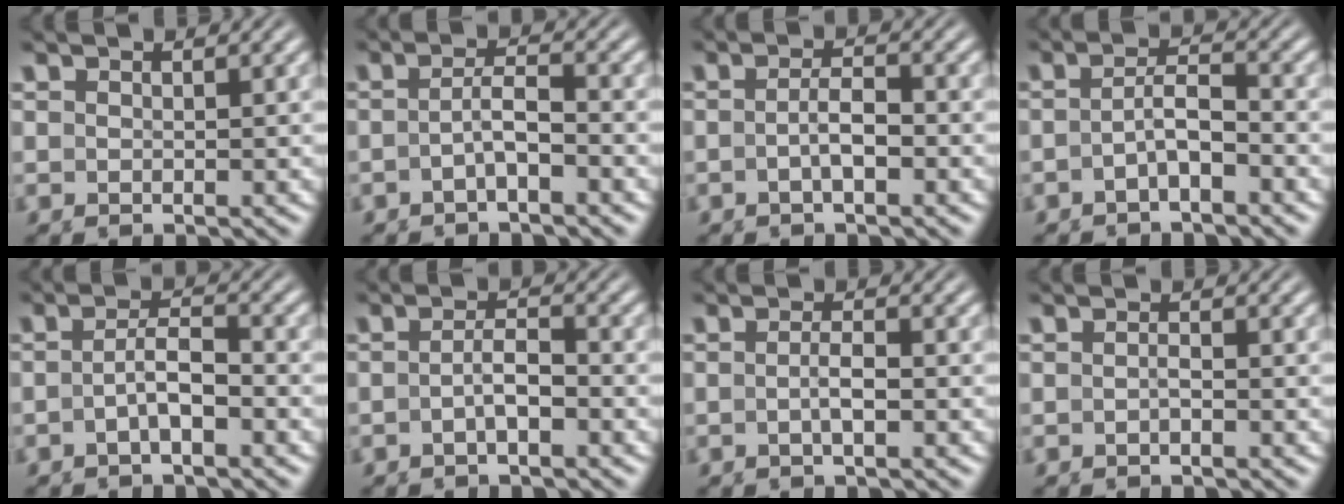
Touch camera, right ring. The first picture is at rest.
{"total": 2.2, "force": [-1.3, -0.1, 1.8], "torque": [-0.032, -0.002, -0.022]}
{"total": 2.0, "force": [-0.8, 0.0, 1.9], "torque": [-0.031, -0.003, -0.015]}
{"total": 2.4, "force": [-1.5, 0.3, 1.8], "torque": [-0.031, -0.005, -0.024]}
{"total": 2.5, "force": [-1.5, 0.1, 2.0], "torque": [-0.035, -0.004, -0.022]}
{"total": 2.0, "force": [-1.1, 0.1, 1.7], "torque": [-0.026, -0.003, -0.019]}
{"total": 1.7, "force": [-0.7, -0.4, 1.6], "torque": [-0.028, -0.003, -0.011]}
{"total": 1.0, "force": [-0.6, 0.1, 0.8], "torque": [-0.014, 0.002, -0.012]}